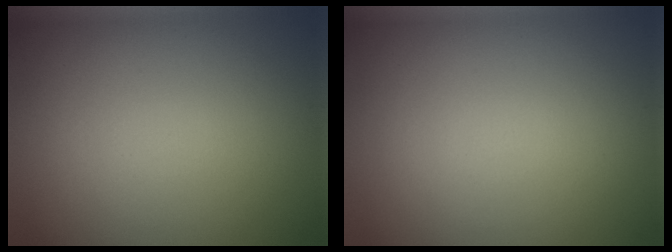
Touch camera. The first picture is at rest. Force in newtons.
{"total": 0.0}